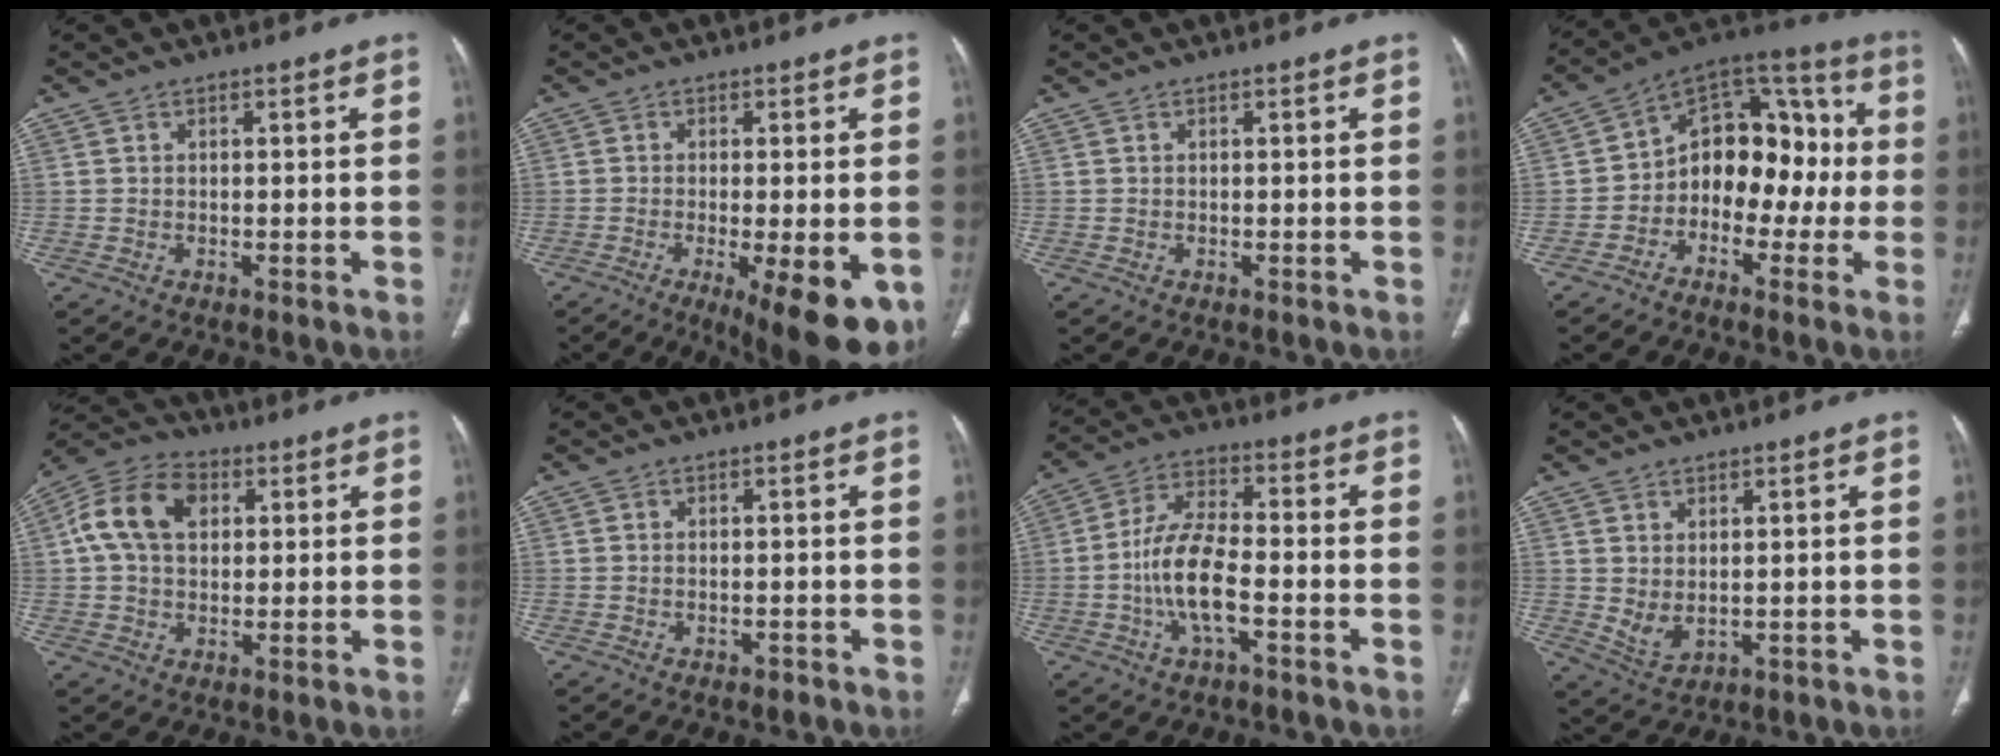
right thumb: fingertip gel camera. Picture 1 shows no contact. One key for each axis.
{"total": 13.1, "fx": -5.3, "fy": 3.9, "fz": 11.4, "tx": -0.128, "ty": -0.015, "tz": -0.068}
{"total": 0.0}
{"total": 15.7, "fx": -2.3, "fy": 10.9, "fz": 11.1, "tx": -0.105, "ty": 0.064, "tz": -0.052}
{"total": 11.8, "fx": 2.9, "fy": 8.0, "fz": 8.2, "tx": -0.144, "ty": 0.019, "tz": 0.044}
{"total": 0.7, "fx": -0.6, "fy": 0.3, "fz": 0.3, "tx": -0.008, "ty": 0.003, "tz": -0.006}
{"total": 10.7, "fx": -3.0, "fy": 4.0, "fz": 9.4, "tx": -0.193, "ty": 0.027, "tz": -0.061}
{"total": 3.7, "fx": 0.7, "fy": 1.9, "fz": 3.1, "tx": -0.059, "ty": -0.012, "tz": 0.027}